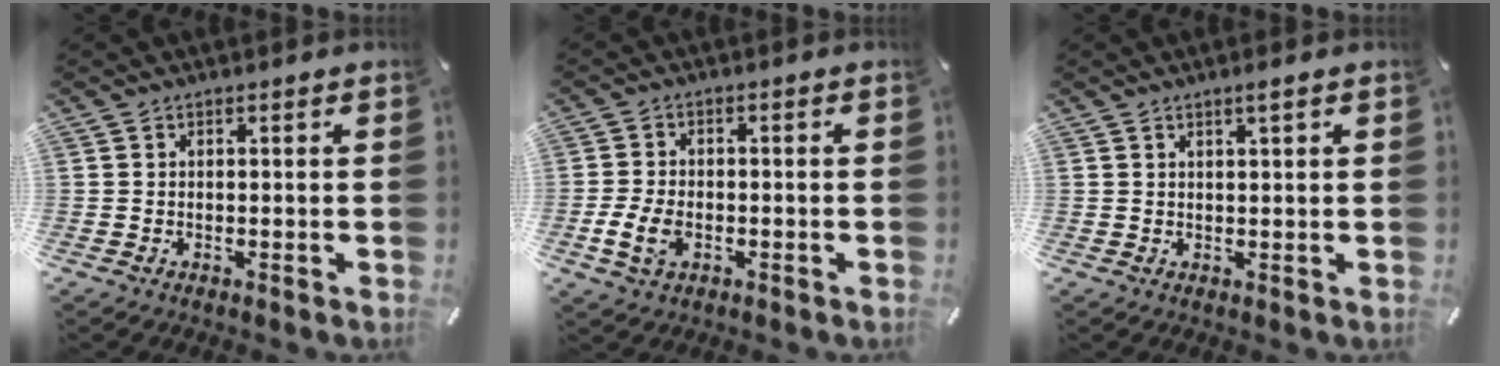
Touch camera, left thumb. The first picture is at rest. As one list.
[{"total": 5.9, "force": [-1.9, 3.8, 4.0], "torque": [-0.098, 0.001, -0.038]}, {"total": 1.9, "force": [1.1, 0.2, 1.5], "torque": [-0.030, 0.000, 0.018]}]